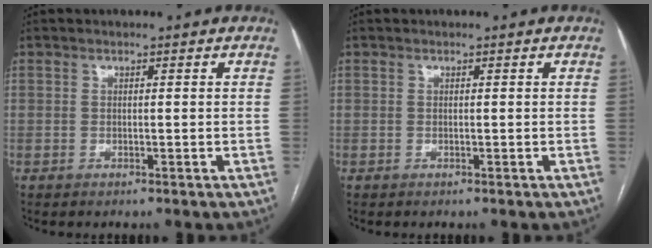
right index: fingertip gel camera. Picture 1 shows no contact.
{"total": 0.0}